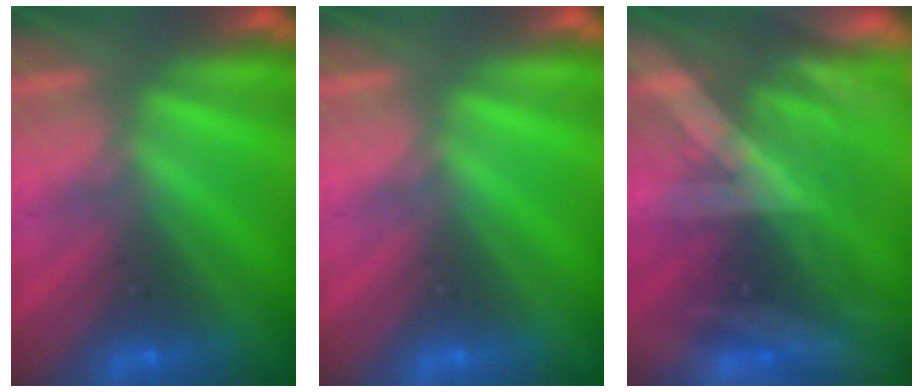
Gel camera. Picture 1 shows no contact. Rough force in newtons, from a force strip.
{"total": 0.0}
{"total": 2.9}